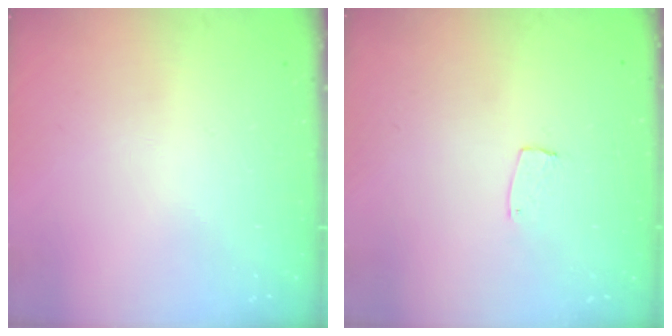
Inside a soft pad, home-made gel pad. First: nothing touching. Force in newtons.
{"total": 4.3, "press": 4.3, "slide": 0.2}